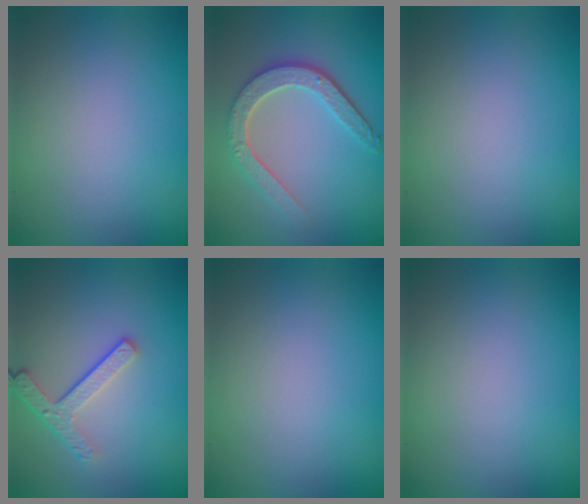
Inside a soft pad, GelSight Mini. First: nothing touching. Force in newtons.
{"total": 4.7, "press": 3.6, "slide": 3.0}
{"total": 0.0}
{"total": 3.2, "press": 2.5, "slide": 2.0}
{"total": 0.0}
{"total": 0.0}